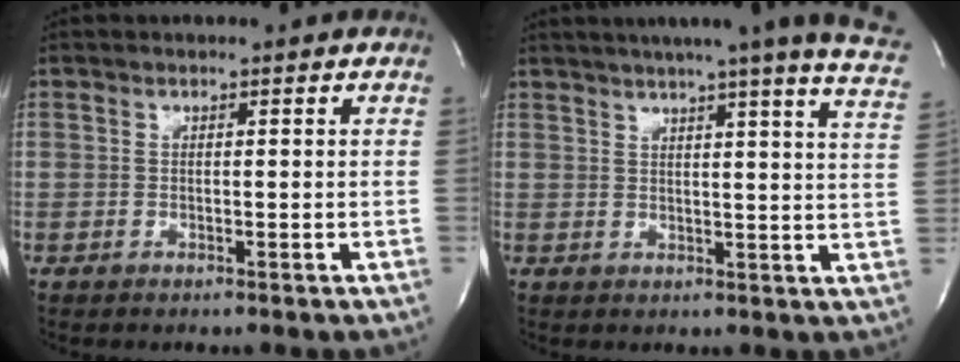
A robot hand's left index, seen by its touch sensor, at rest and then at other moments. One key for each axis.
{"total": 22.6, "fx": 18.8, "fy": -0.1, "fz": 12.5, "tx": -0.184, "ty": -0.031, "tz": 0.218}